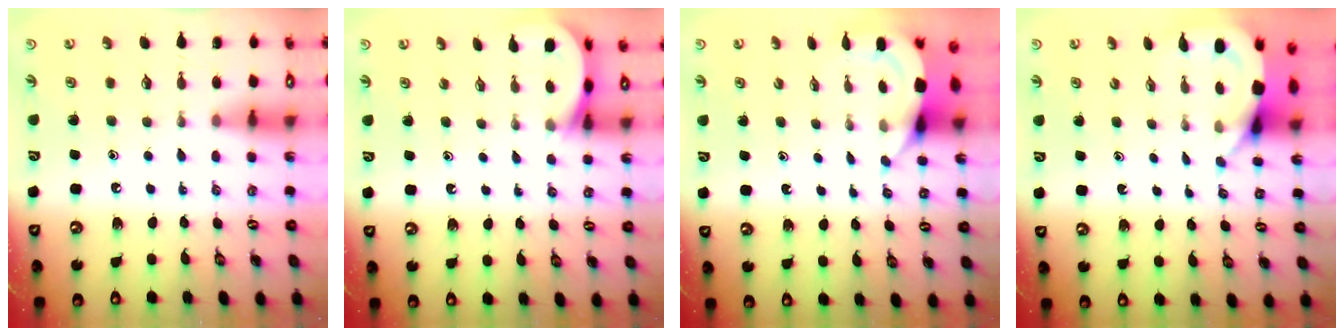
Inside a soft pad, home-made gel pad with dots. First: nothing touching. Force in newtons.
{"total": 3.8, "press": 3.8, "slide": 0.4}
{"total": 4.6, "press": 4.6, "slide": 0.3}
{"total": 3.7, "press": 3.7, "slide": 0.2}